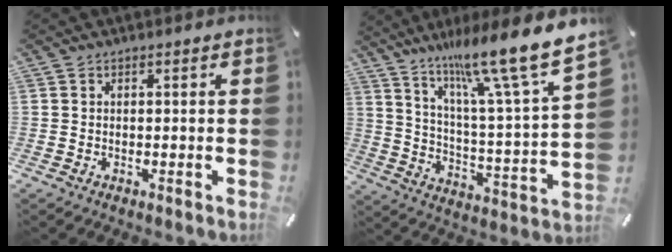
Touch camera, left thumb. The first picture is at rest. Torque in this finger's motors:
{"motor_torque": [3.23, 1.78, 0.36, -0.57, 0.29]}